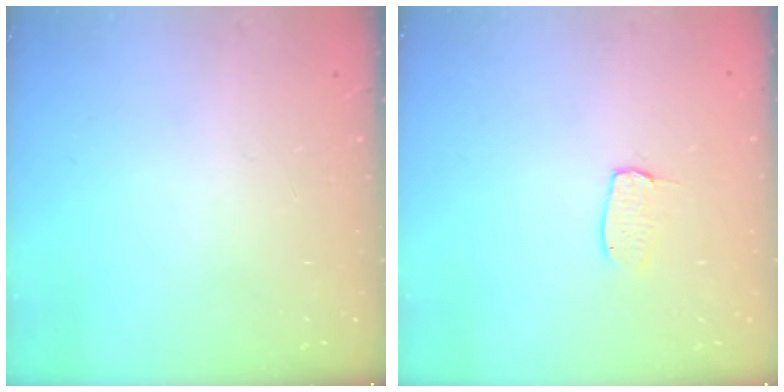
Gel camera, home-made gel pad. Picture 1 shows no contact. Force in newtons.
{"total": 3.9, "press": 3.9, "slide": 0.2}